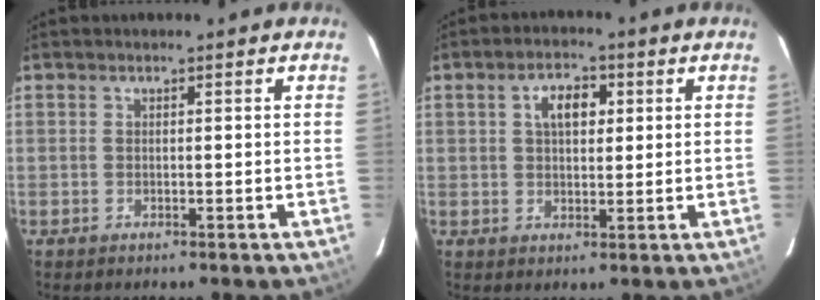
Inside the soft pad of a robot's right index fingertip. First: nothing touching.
{"total": 5.3, "force": [1.6, 3.1, 4.0], "torque": [-0.067, 0.016, 0.029]}